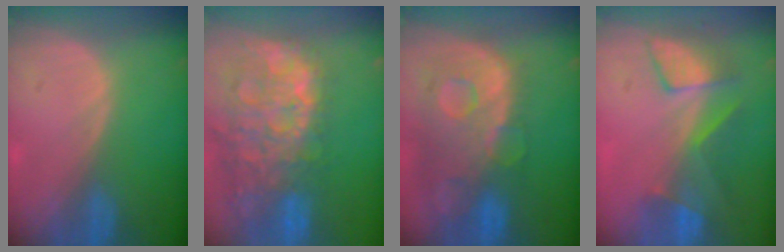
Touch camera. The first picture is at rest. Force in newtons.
{"total": 14.7, "press": 11.9, "slide": 8.5}
{"total": 12.5, "press": 10.3, "slide": 7.0}
{"total": 7.3, "press": 7.0, "slide": 2.2}